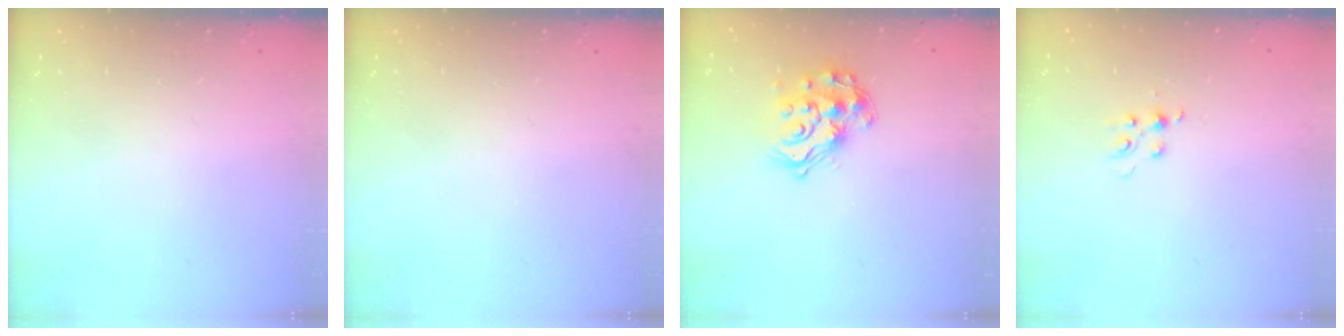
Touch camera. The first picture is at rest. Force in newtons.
{"total": 0.0}
{"total": 17.0, "press": 17.0, "slide": 1.1}
{"total": 4.5, "press": 4.2, "slide": 1.4}